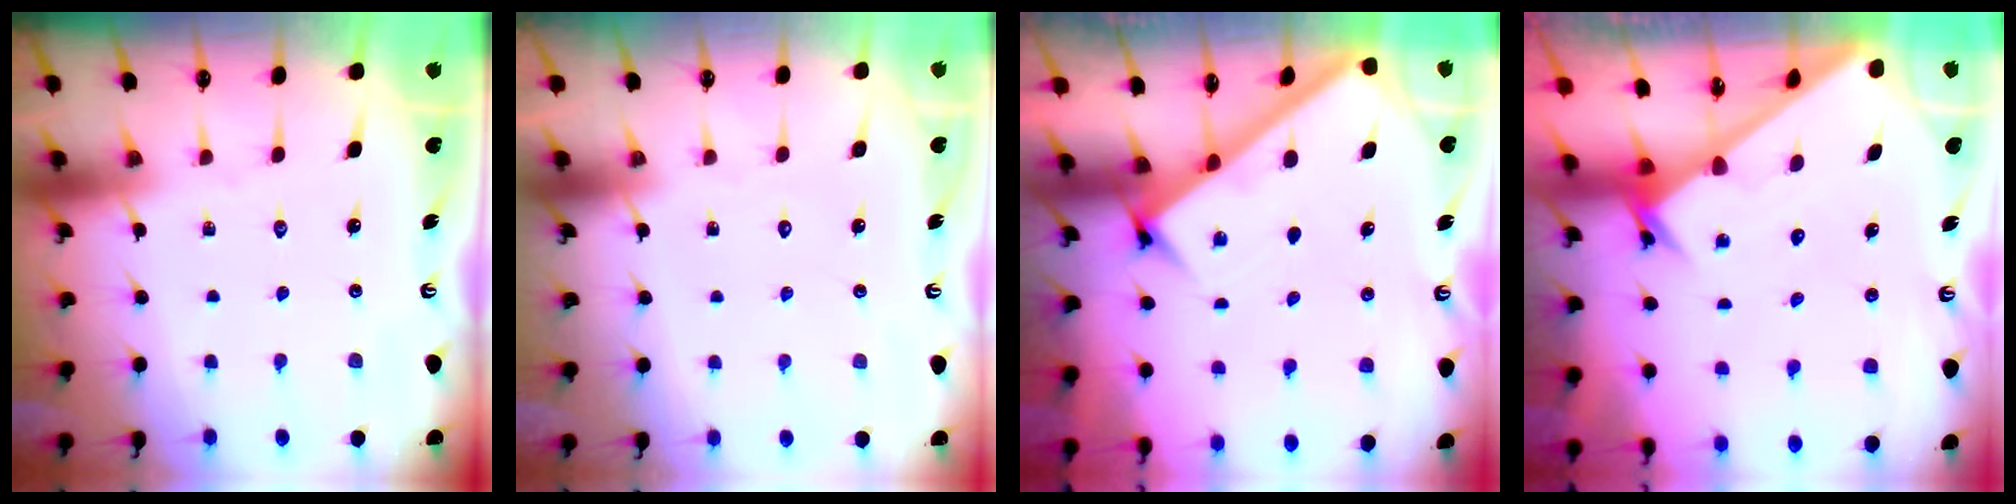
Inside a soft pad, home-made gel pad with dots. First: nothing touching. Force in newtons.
{"total": 1.5, "press": 1.5, "slide": 0.0}
{"total": 2.6, "press": 2.6, "slide": 0.3}
{"total": 2.4, "press": 2.4, "slide": 0.2}